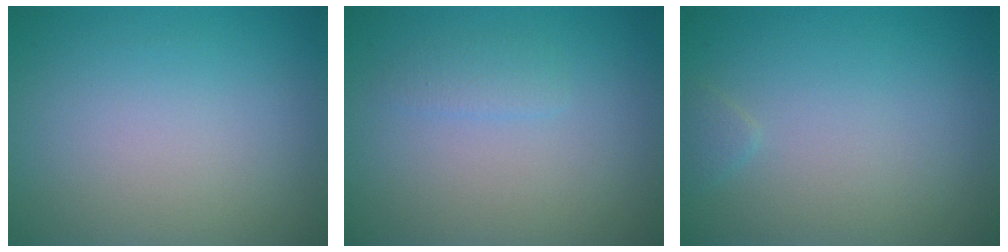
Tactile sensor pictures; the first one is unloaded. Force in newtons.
{"total": 1.1, "press": 1.1, "slide": 0.1}
{"total": 0.7, "press": 0.7, "slide": 0.1}